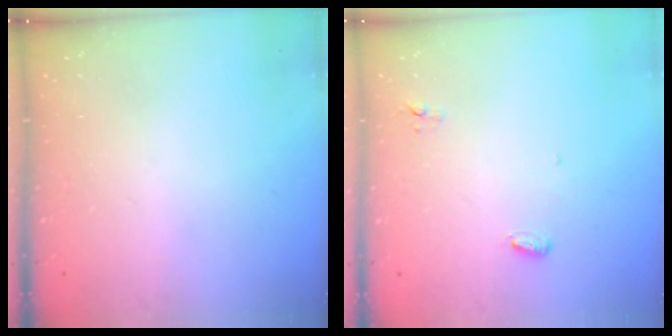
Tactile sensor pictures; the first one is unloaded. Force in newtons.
{"total": 3.6, "press": 3.5, "slide": 0.9}